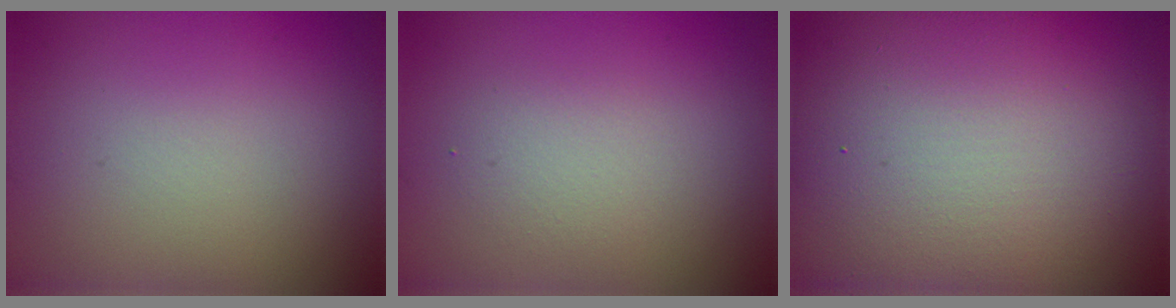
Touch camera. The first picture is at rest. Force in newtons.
{"total": 1.7, "press": 1.7, "slide": 0.2}
{"total": 19.6, "press": 19.5, "slide": 1.3}